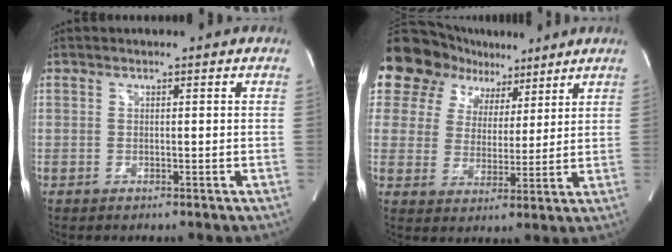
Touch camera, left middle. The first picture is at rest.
{"total": 16.2, "force": [10.8, 10.9, 5.2], "torque": [-0.127, 0.046, 0.190]}